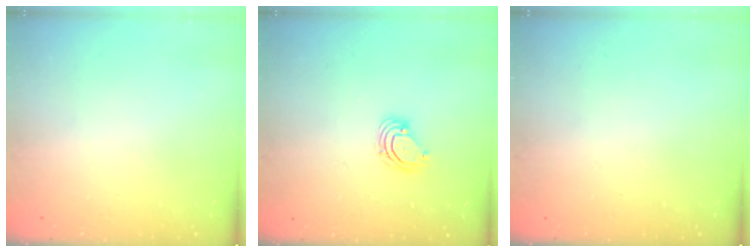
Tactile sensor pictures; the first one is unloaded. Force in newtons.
{"total": 3.9, "press": 3.9, "slide": 0.3}
{"total": 0.0}